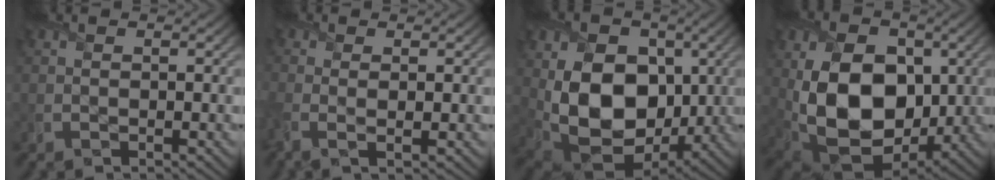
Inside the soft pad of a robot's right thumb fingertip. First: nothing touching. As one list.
[{"total": 2.9, "force": [-0.2, 0.7, 2.8], "torque": [-0.062, -0.002, -0.009]}, {"total": 15.5, "force": [0.4, 11.0, 11.0], "torque": [-0.206, -0.027, 0.013]}, {"total": 17.0, "force": [0.1, 11.7, 12.4], "torque": [-0.236, -0.024, 0.005]}]